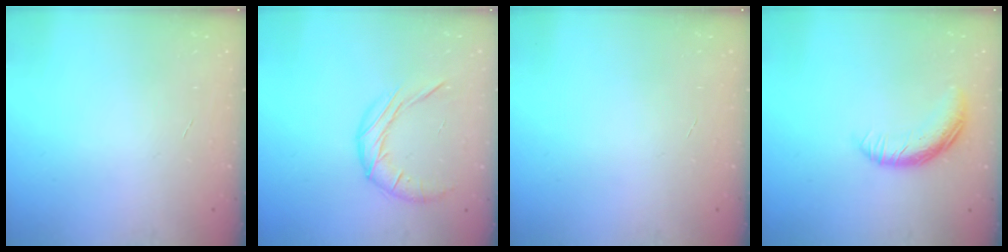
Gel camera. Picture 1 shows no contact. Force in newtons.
{"total": 11.2, "press": 11.1, "slide": 0.7}
{"total": 0.0}
{"total": 10.7, "press": 10.7, "slide": 0.5}